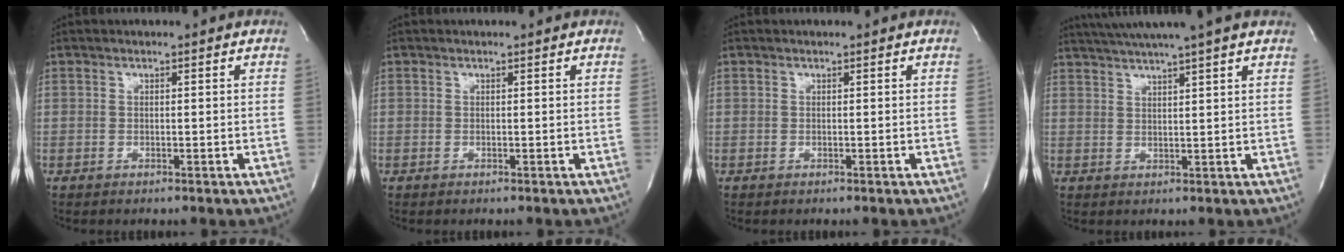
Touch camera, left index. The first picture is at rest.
{"total": 0.0}
{"total": 0.0}
{"total": 11.0, "force": [9.1, -1.1, 6.0], "torque": [-0.107, 0.021, 0.120]}